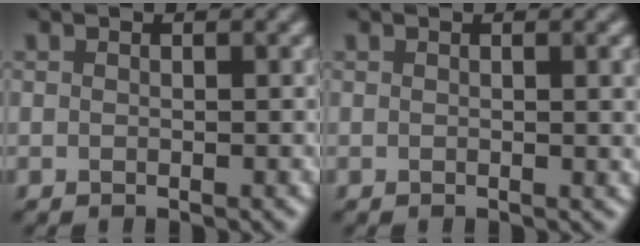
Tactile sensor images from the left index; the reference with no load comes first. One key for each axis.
{"total": 2.4, "fx": 0.4, "fy": 0.7, "fz": 2.3, "tx": -0.019, "ty": 0.003, "tz": 0.003}